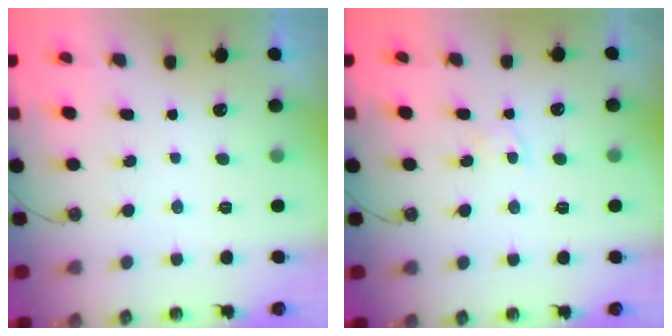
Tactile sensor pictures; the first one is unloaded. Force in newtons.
{"total": 2.8, "press": 2.8, "slide": 0.4}